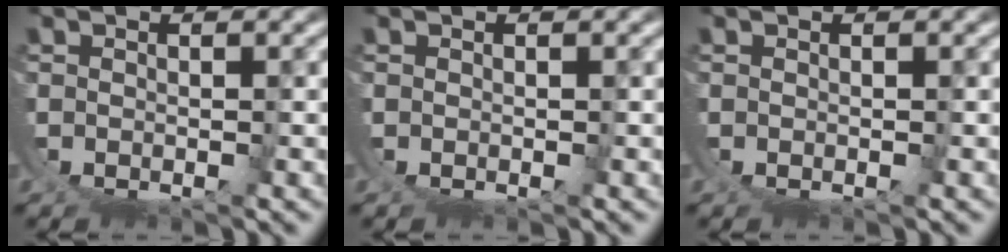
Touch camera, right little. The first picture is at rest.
{"total": 0.0}
{"total": 0.0}